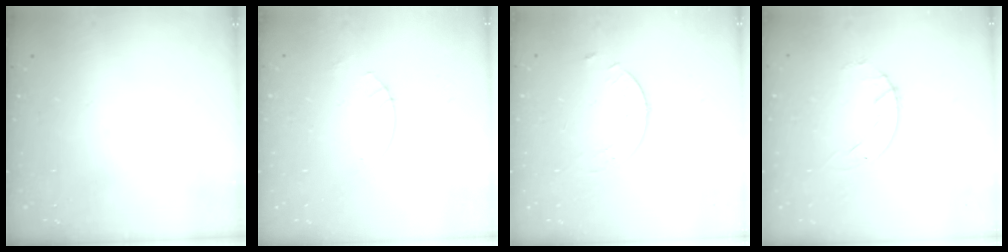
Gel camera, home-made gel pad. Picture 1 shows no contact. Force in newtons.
{"total": 3.0, "press": 2.9, "slide": 0.3}
{"total": 2.5, "press": 2.5, "slide": 0.3}
{"total": 1.4, "press": 1.4, "slide": 0.2}